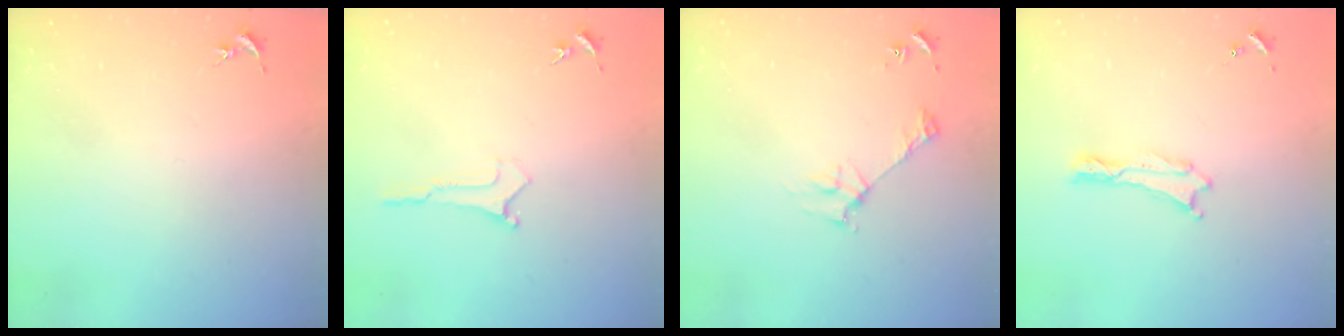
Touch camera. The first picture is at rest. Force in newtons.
{"total": 0.0}
{"total": 2.8, "press": 2.8, "slide": 0.3}
{"total": 0.0}